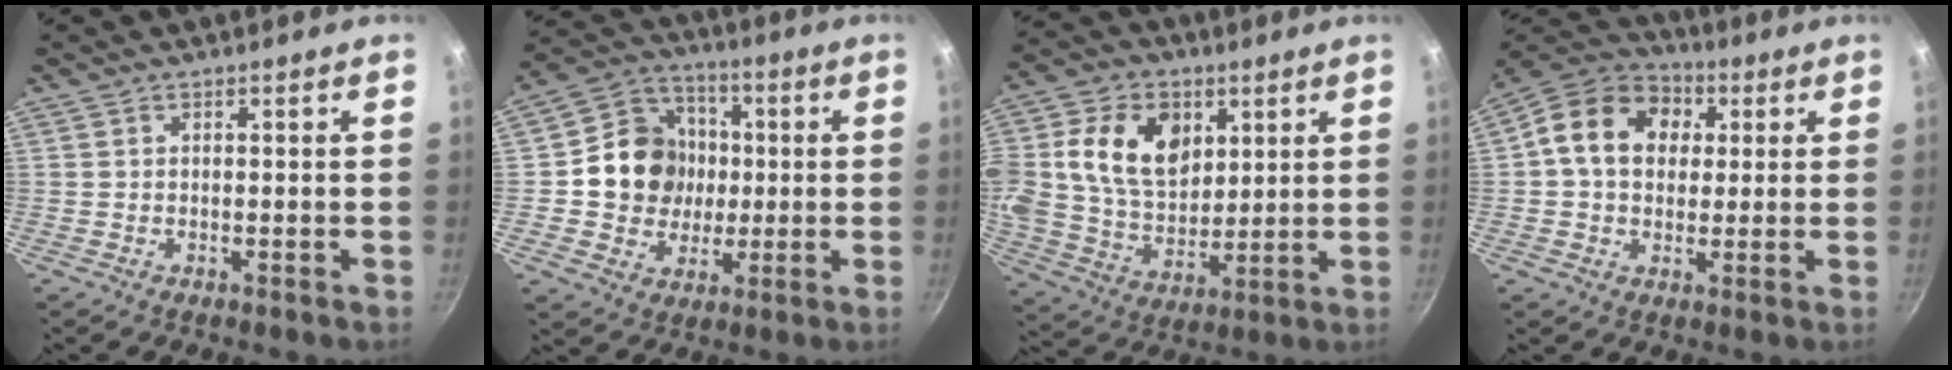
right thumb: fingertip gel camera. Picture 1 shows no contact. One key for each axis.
{"total": 14.1, "fx": 0.3, "fy": 12.8, "fz": 6.0, "tx": -0.067, "ty": 0.022, "tz": -0.002}
{"total": 17.7, "fx": 5.0, "fy": 12.7, "fz": 11.3, "tx": -0.185, "ty": -0.009, "tz": 0.091}
{"total": 14.2, "fx": 2.9, "fy": 11.2, "fz": 8.2, "tx": -0.121, "ty": 0.022, "tz": 0.028}